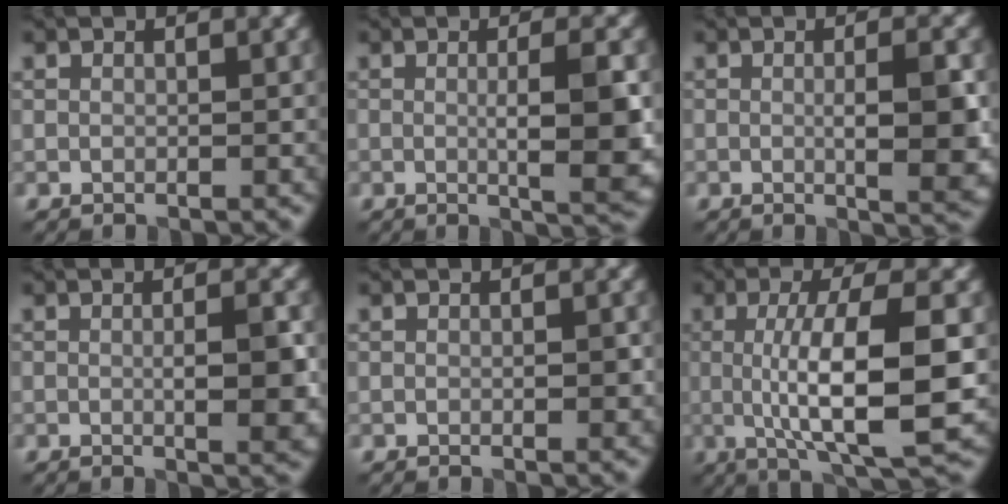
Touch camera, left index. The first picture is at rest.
{"total": 5.6, "force": [-0.3, 1.1, 5.5], "torque": [-0.080, -0.003, -0.001]}
{"total": 5.0, "force": [-0.4, 1.1, 4.9], "torque": [-0.074, -0.004, -0.002]}
{"total": 3.7, "force": [-0.3, 0.8, 3.6], "torque": [-0.055, -0.003, -0.001]}
{"total": 1.0, "force": [-0.2, 0.4, 0.9], "torque": [-0.013, 0.001, -0.001]}
{"total": 10.1, "force": [-0.5, 2.7, 9.7], "torque": [-0.146, -0.007, -0.005]}